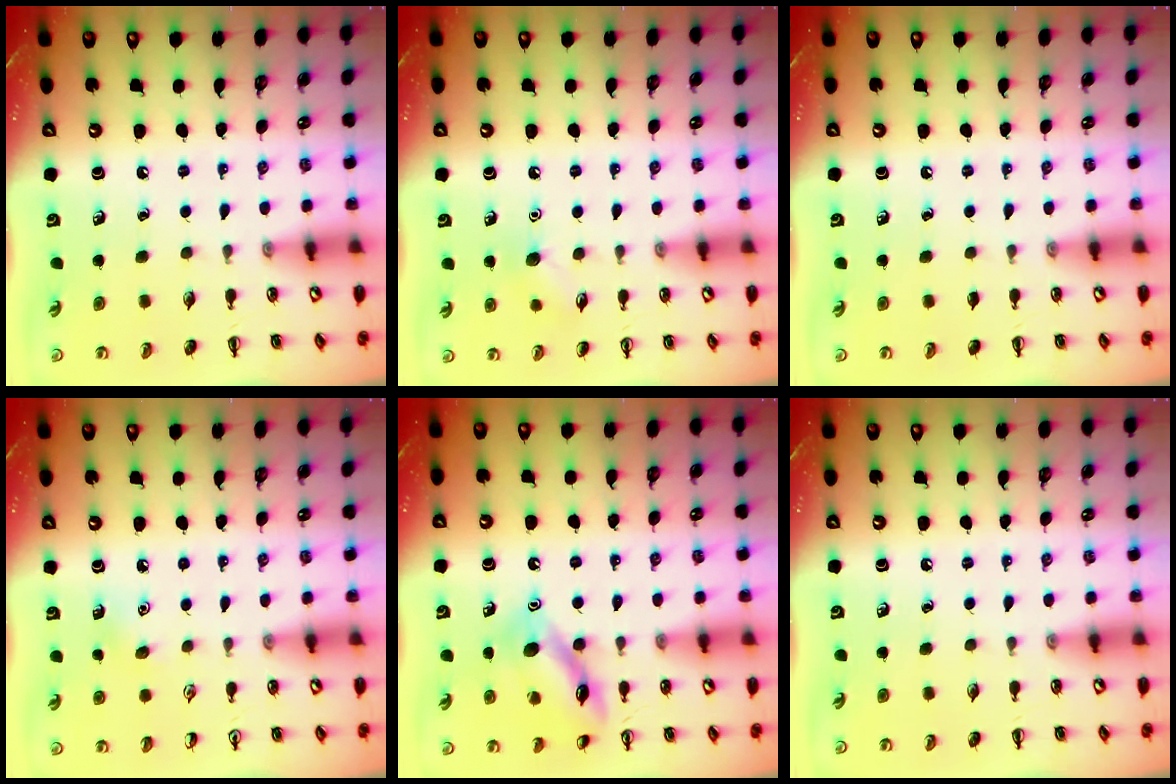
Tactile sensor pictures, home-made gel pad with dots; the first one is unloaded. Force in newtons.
{"total": 7.6, "press": 7.4, "slide": 1.9}
{"total": 0.0}
{"total": 4.0, "press": 3.9, "slide": 1.1}
{"total": 13.4, "press": 13.4, "slide": 1.1}
{"total": 0.0}